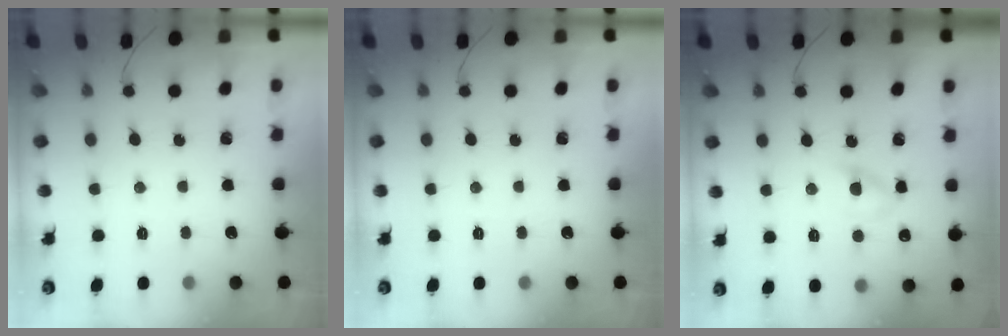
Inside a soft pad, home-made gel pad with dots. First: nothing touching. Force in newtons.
{"total": 0.0}
{"total": 4.9, "press": 4.6, "slide": 1.5}